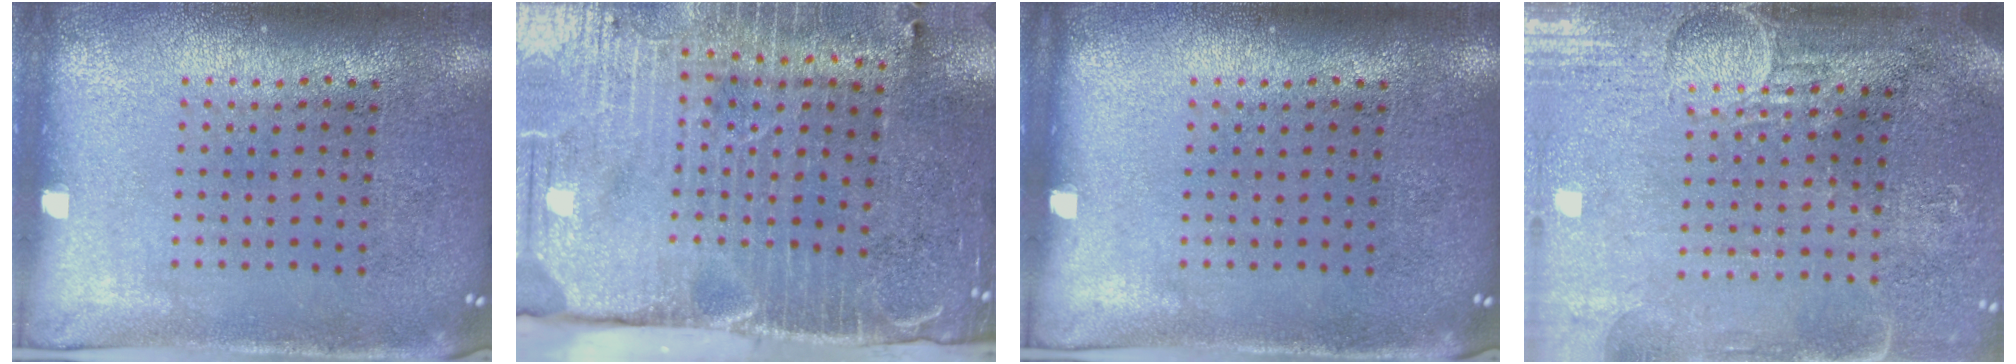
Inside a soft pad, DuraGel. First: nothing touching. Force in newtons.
{"total": 4.7, "press": 3.9, "slide": 2.6}
{"total": 0.0}
{"total": 3.9, "press": 3.4, "slide": 1.9}